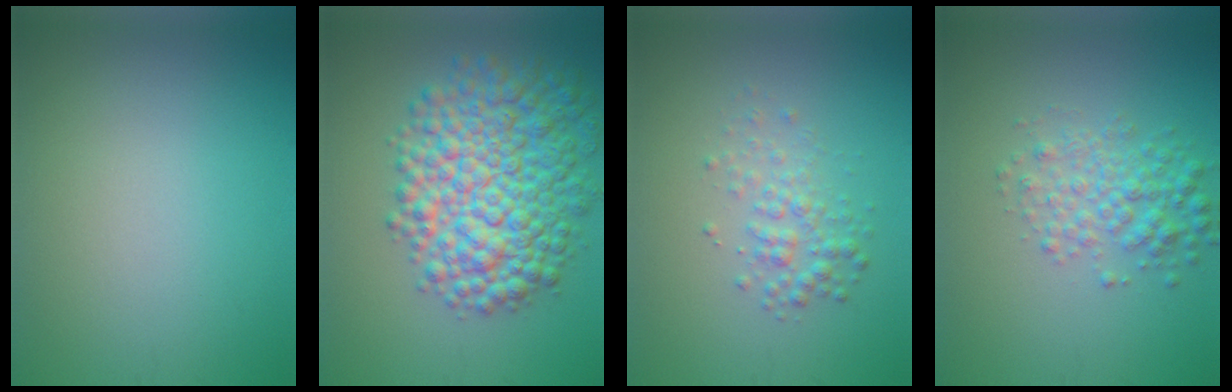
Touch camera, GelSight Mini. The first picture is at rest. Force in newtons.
{"total": 9.8, "press": 9.8, "slide": 0.2}
{"total": 2.3, "press": 2.3, "slide": 0.1}
{"total": 3.4, "press": 3.4, "slide": 0.0}